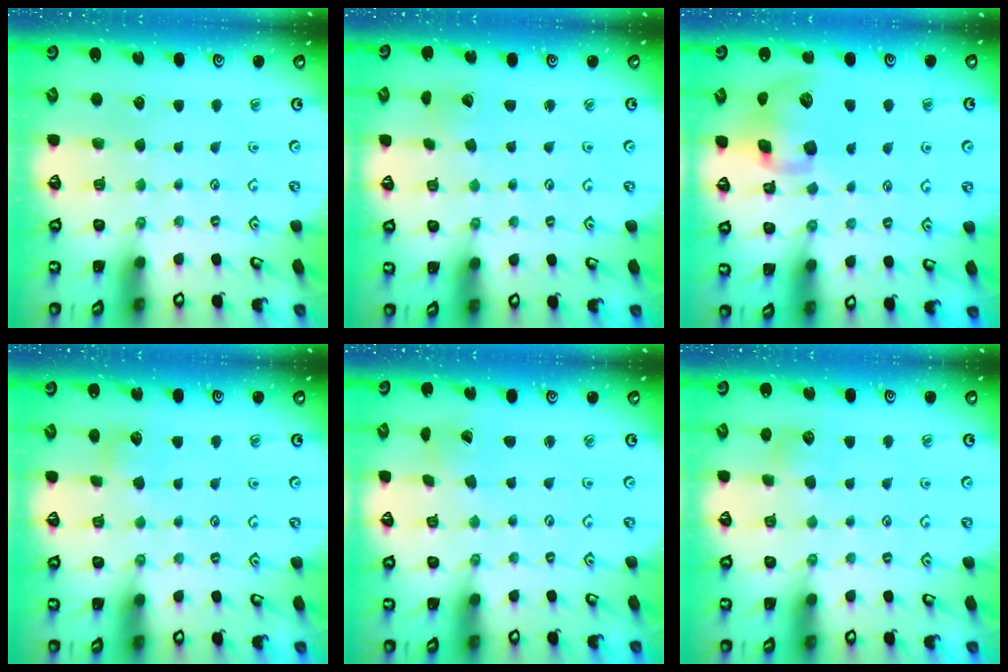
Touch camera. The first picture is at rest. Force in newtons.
{"total": 2.5, "press": 2.5, "slide": 0.2}
{"total": 12.6, "press": 12.5, "slide": 1.0}
{"total": 5.1, "press": 5.1, "slide": 0.6}
{"total": 2.1, "press": 2.1, "slide": 0.3}
{"total": 6.5, "press": 6.4, "slide": 0.9}